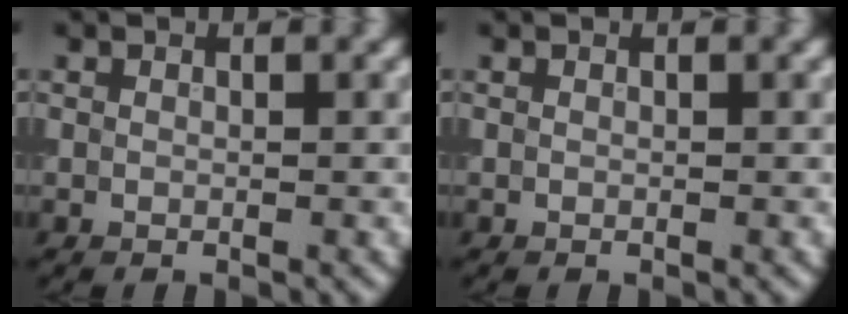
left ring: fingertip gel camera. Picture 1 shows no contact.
{"total": 0.0}